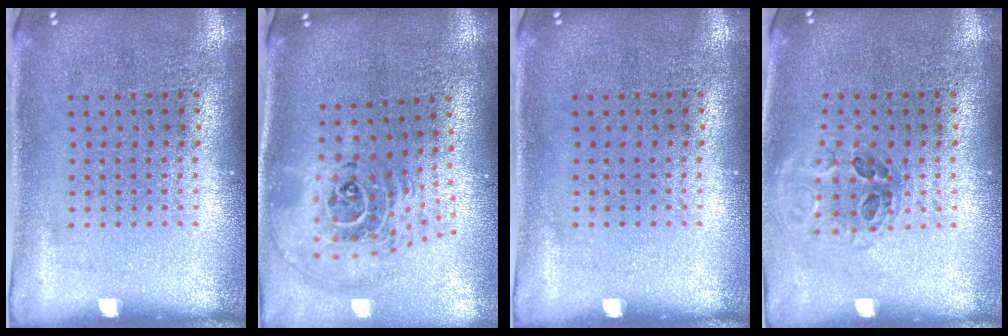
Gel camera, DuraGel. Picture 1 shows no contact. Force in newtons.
{"total": 2.6, "press": 1.8, "slide": 1.9}
{"total": 0.0}
{"total": 1.0, "press": 1.0, "slide": 0.3}